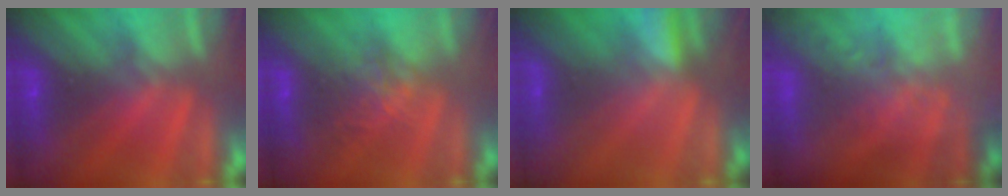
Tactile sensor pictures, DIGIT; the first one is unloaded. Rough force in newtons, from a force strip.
{"total": 3.8}
{"total": 2.9}
{"total": 9.2}